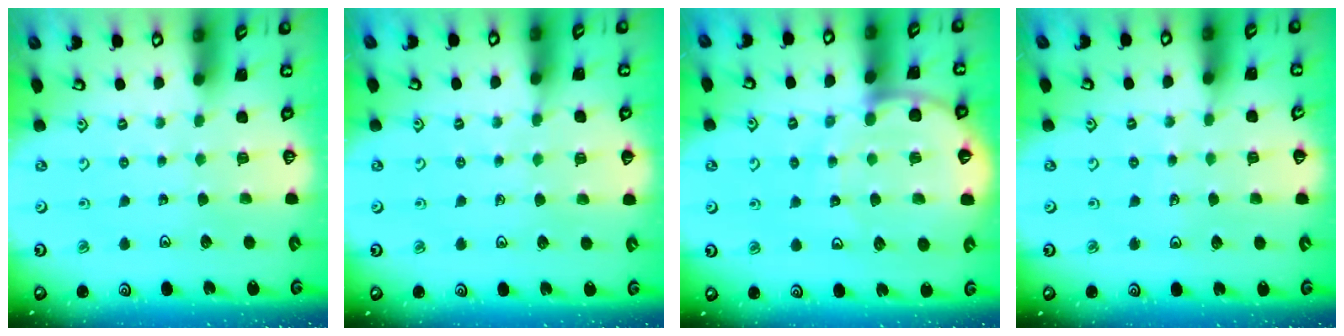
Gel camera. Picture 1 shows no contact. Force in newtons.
{"total": 5.7, "press": 5.5, "slide": 1.3}
{"total": 10.6, "press": 10.5, "slide": 1.4}
{"total": 2.6, "press": 2.6, "slide": 0.3}